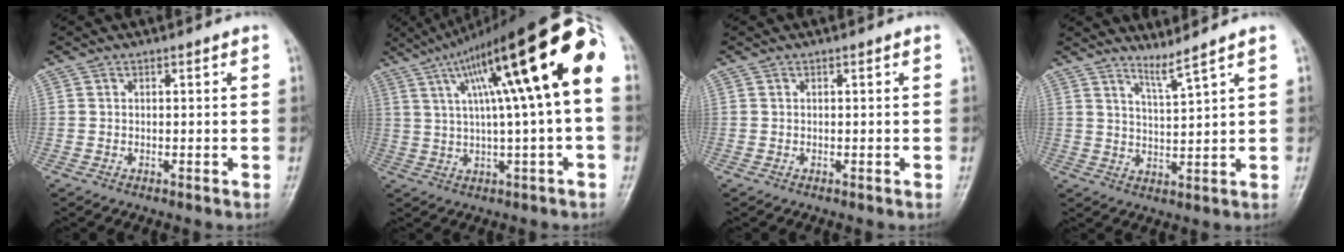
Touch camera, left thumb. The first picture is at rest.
{"total": 20.9, "force": [5.1, 3.3, 20.0], "torque": [-0.313, 0.042, 0.073]}
{"total": 0.0}
{"total": 3.8, "force": [3.3, -1.1, 1.6], "torque": [-0.035, -0.042, 0.071]}